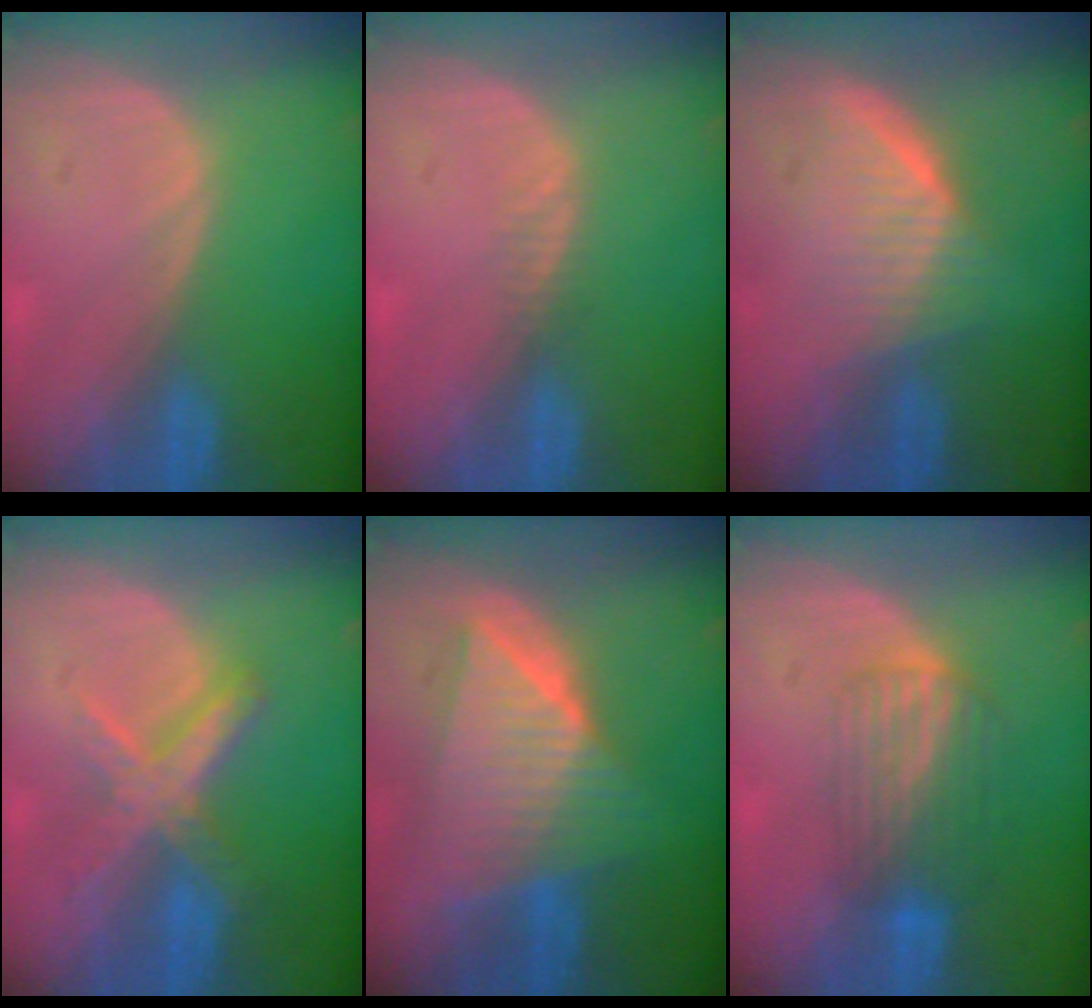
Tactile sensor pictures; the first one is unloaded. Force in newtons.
{"total": 1.2, "press": 0.9, "slide": 0.8}
{"total": 5.7, "press": 5.6, "slide": 0.8}
{"total": 7.2, "press": 6.1, "slide": 3.7}
{"total": 9.6, "press": 9.6, "slide": 0.6}
{"total": 6.8, "press": 5.9, "slide": 3.4}